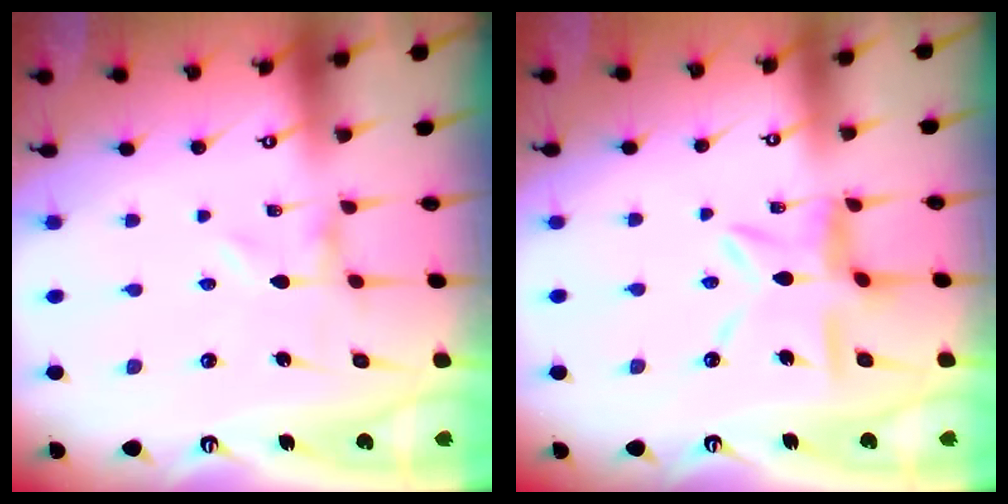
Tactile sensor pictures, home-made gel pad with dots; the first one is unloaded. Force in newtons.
{"total": 10.1, "press": 10.1, "slide": 0.8}